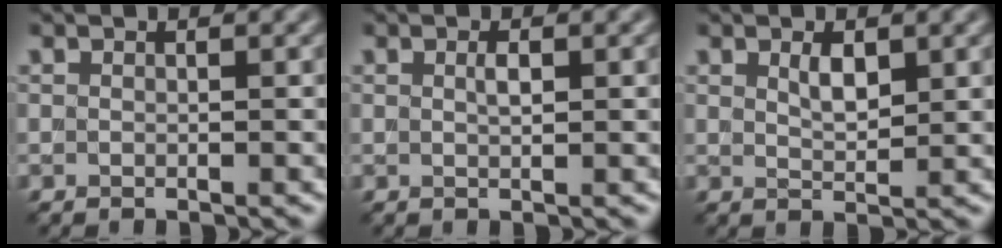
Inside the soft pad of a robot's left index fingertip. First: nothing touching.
{"total": 1.1, "force": [0.4, 0.3, 1.0], "torque": [-0.016, 0.004, 0.005]}
{"total": 1.7, "force": [1.0, 0.6, 1.2], "torque": [-0.025, 0.000, 0.019]}